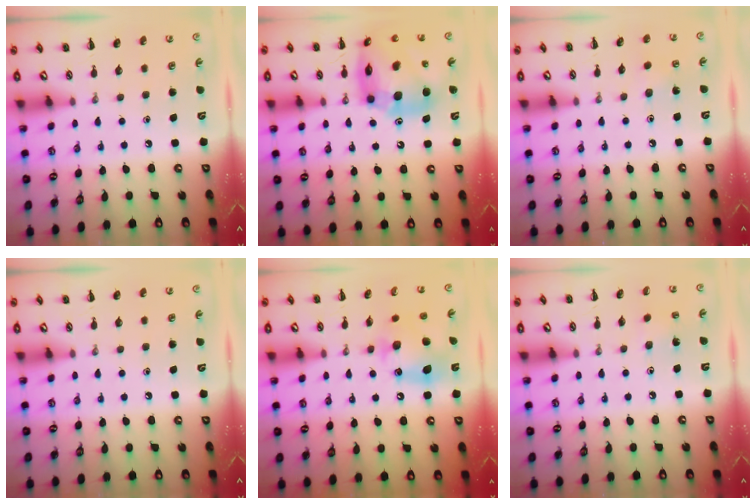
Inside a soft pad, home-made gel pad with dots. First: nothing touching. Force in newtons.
{"total": 16.8, "press": 16.1, "slide": 4.7}
{"total": 5.9, "press": 5.6, "slide": 1.8}
{"total": 0.0}
{"total": 12.1, "press": 11.9, "slide": 1.6}
{"total": 2.0, "press": 1.8, "slide": 0.7}